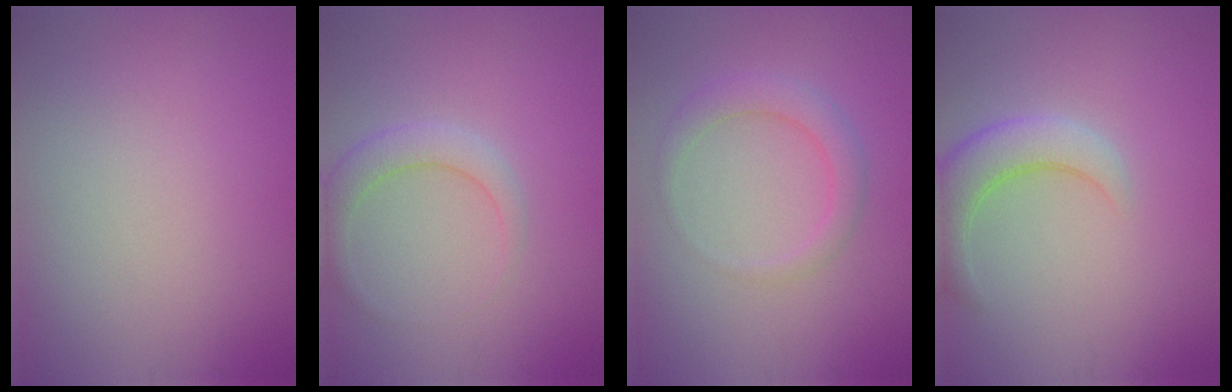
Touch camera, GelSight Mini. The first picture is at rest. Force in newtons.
{"total": 2.5, "press": 2.5, "slide": 0.1}
{"total": 2.6, "press": 2.6, "slide": 0.1}
{"total": 4.2, "press": 4.2, "slide": 0.4}